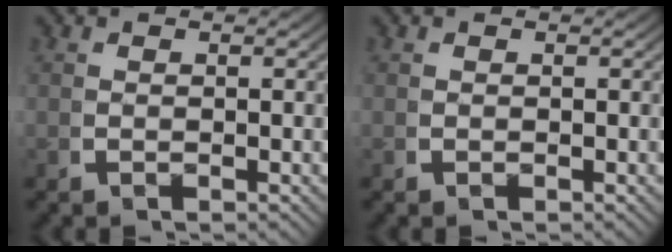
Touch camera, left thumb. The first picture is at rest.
{"total": 0.0}